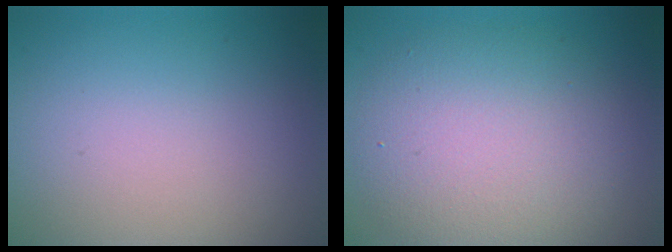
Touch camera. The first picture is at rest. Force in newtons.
{"total": 7.2, "press": 7.2, "slide": 0.6}